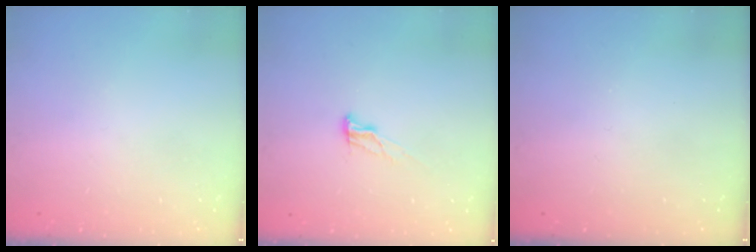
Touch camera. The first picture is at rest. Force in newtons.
{"total": 6.5, "press": 6.5, "slide": 0.7}
{"total": 0.0}